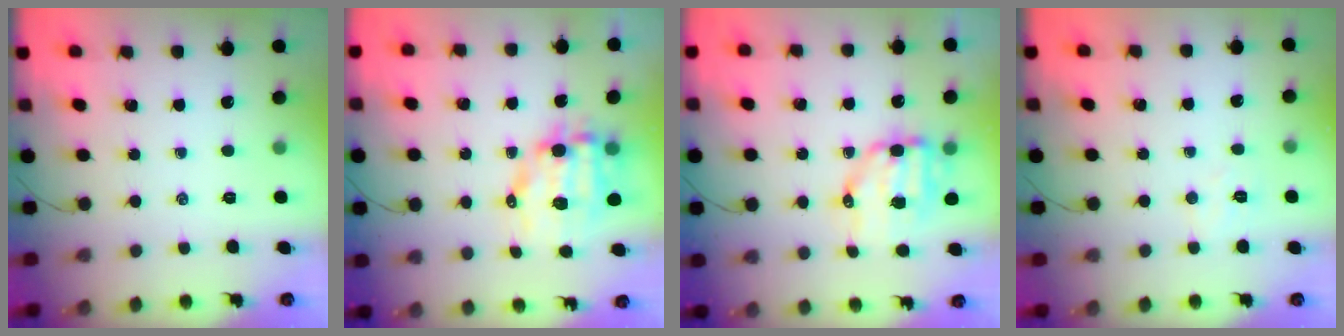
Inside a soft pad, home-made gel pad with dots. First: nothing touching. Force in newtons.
{"total": 10.6, "press": 10.3, "slide": 2.4}
{"total": 9.9, "press": 9.8, "slide": 1.8}
{"total": 5.1, "press": 5.0, "slide": 1.0}